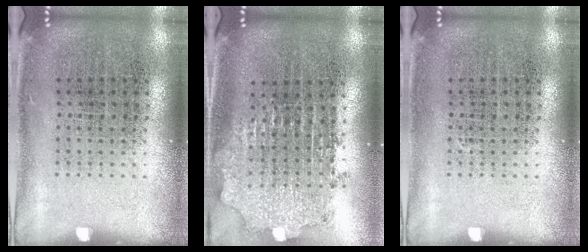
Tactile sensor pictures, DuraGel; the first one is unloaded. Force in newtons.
{"total": 2.0, "press": 1.6, "slide": 1.3}
{"total": 0.0}